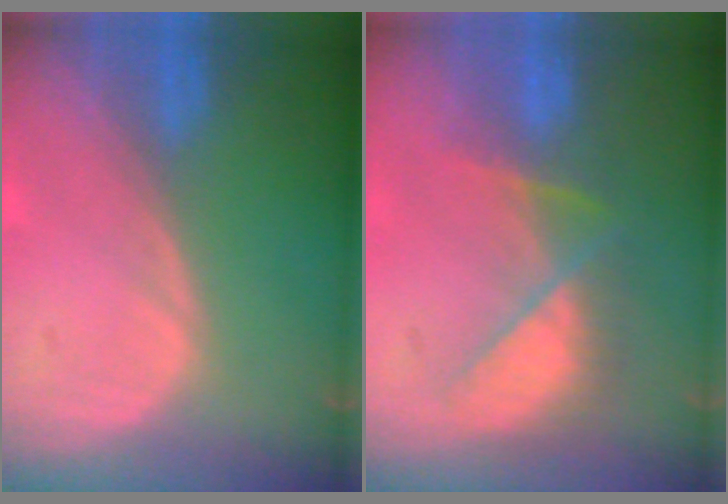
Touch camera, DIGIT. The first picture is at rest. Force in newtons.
{"total": 7.4, "press": 6.8, "slide": 3.0}